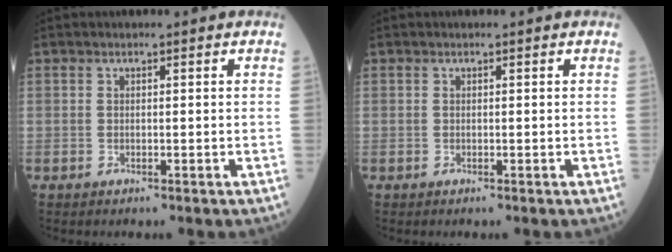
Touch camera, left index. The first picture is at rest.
{"total": 0.0}